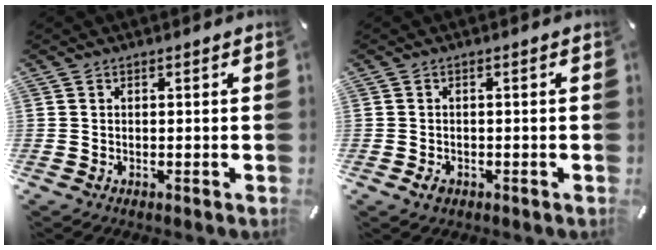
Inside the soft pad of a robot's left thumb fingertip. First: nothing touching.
{"total": 1.6, "force": [-0.6, 1.0, 1.1], "torque": [-0.028, -0.001, -0.014]}